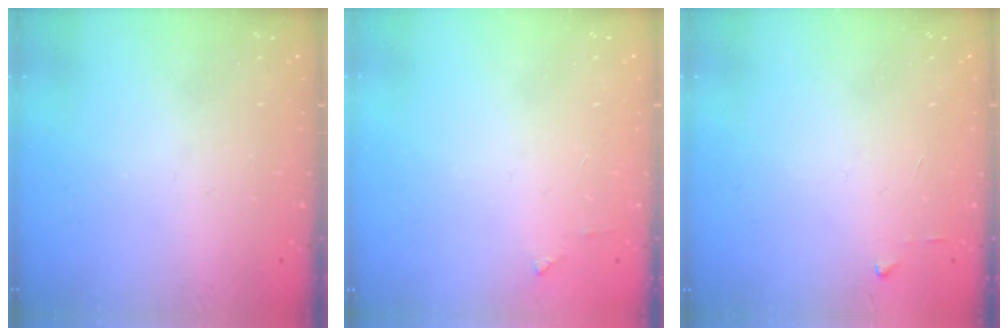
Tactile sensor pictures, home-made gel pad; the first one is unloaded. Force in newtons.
{"total": 2.6, "press": 2.6, "slide": 0.2}
{"total": 3.7, "press": 3.6, "slide": 0.4}